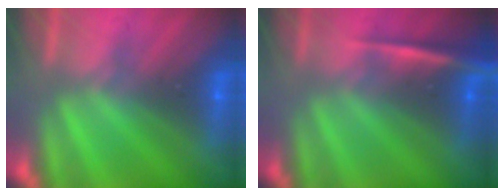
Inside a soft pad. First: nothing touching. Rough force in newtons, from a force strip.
{"total": 2.3}